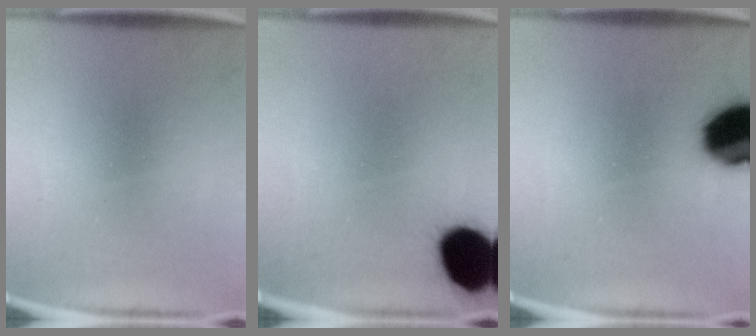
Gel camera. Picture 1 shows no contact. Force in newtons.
{"total": 15.1}
{"total": 18.4}